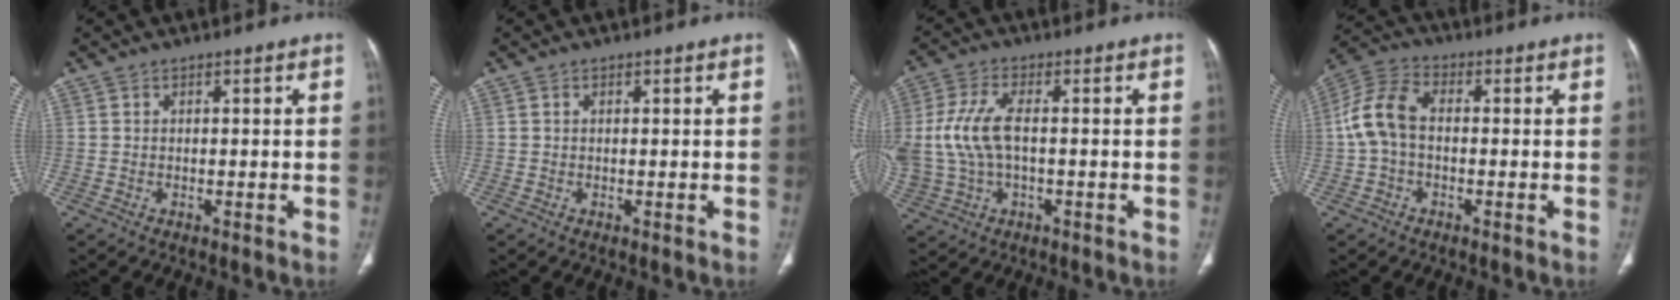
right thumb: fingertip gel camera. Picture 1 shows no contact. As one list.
[{"total": 0.0}, {"total": 10.4, "force": [0.1, 5.4, 8.9], "torque": [-0.215, 0.015, 0.007]}, {"total": 8.8, "force": [-0.4, 5.6, 6.7], "torque": [-0.138, 0.027, -0.016]}]